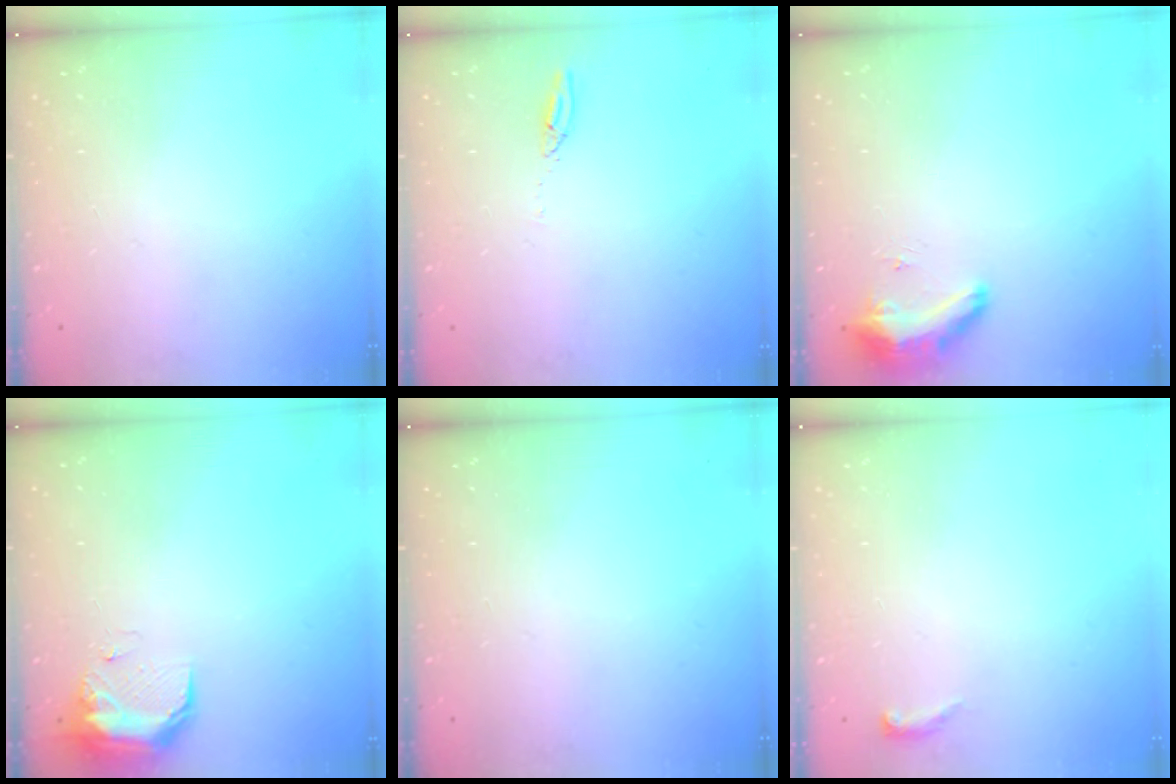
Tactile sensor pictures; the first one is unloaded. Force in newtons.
{"total": 2.7, "press": 2.7, "slide": 0.2}
{"total": 9.2, "press": 8.9, "slide": 2.4}
{"total": 8.8, "press": 8.7, "slide": 1.2}
{"total": 0.0}
{"total": 6.9, "press": 2.8, "slide": 6.3}